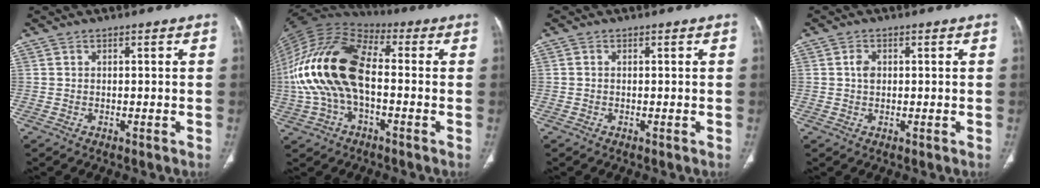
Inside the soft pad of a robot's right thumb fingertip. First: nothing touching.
{"total": 20.5, "force": [-0.9, 11.2, 17.2], "torque": [-0.353, 0.033, -0.021]}
{"total": 0.0}
{"total": 2.0, "force": [0.3, 1.4, 1.3], "torque": [-0.021, 0.003, 0.006]}